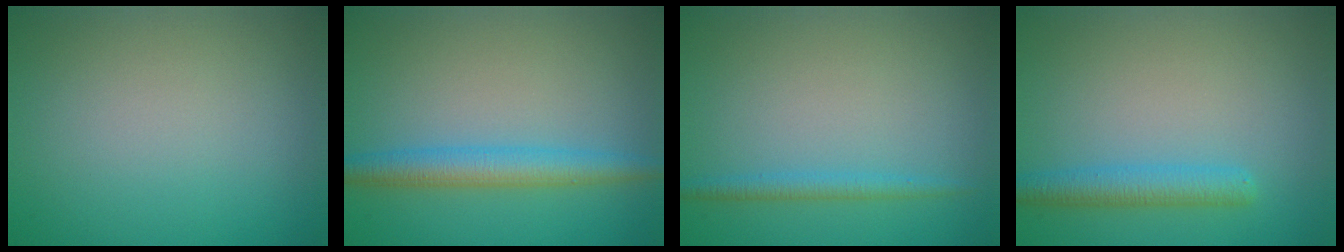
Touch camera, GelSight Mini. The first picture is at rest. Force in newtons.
{"total": 3.7, "press": 3.7, "slide": 0.1}
{"total": 1.6, "press": 1.6, "slide": 0.0}
{"total": 2.9, "press": 2.9, "slide": 0.2}